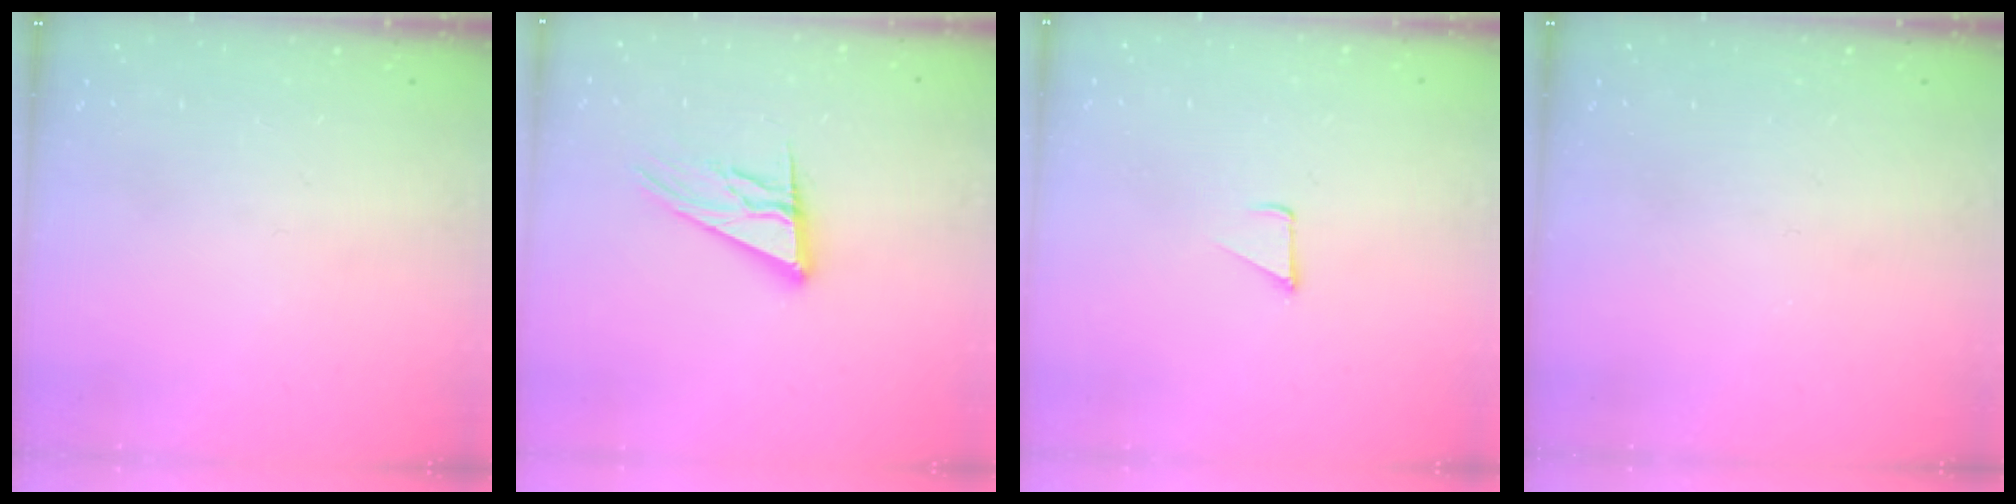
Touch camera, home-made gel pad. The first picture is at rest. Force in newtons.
{"total": 13.1, "press": 12.9, "slide": 2.5}
{"total": 1.8, "press": 1.7, "slide": 0.1}
{"total": 0.0}